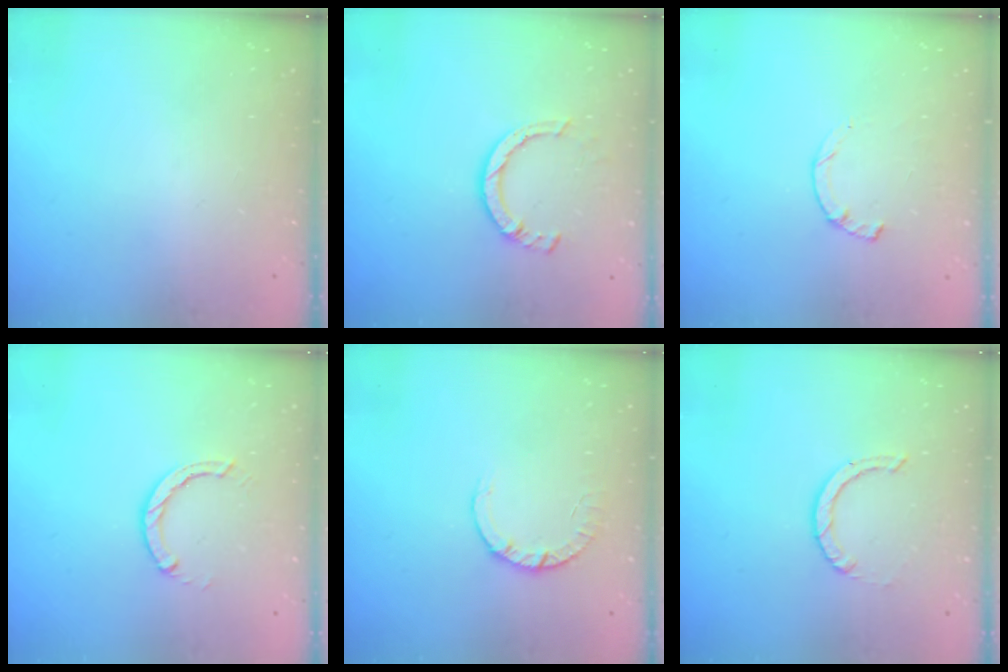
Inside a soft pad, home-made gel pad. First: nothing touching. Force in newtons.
{"total": 6.7, "press": 6.7, "slide": 0.9}
{"total": 2.3, "press": 2.3, "slide": 0.4}
{"total": 2.9, "press": 2.9, "slide": 0.4}
{"total": 2.8, "press": 2.8, "slide": 0.4}
{"total": 0.9, "press": 0.9, "slide": 0.1}